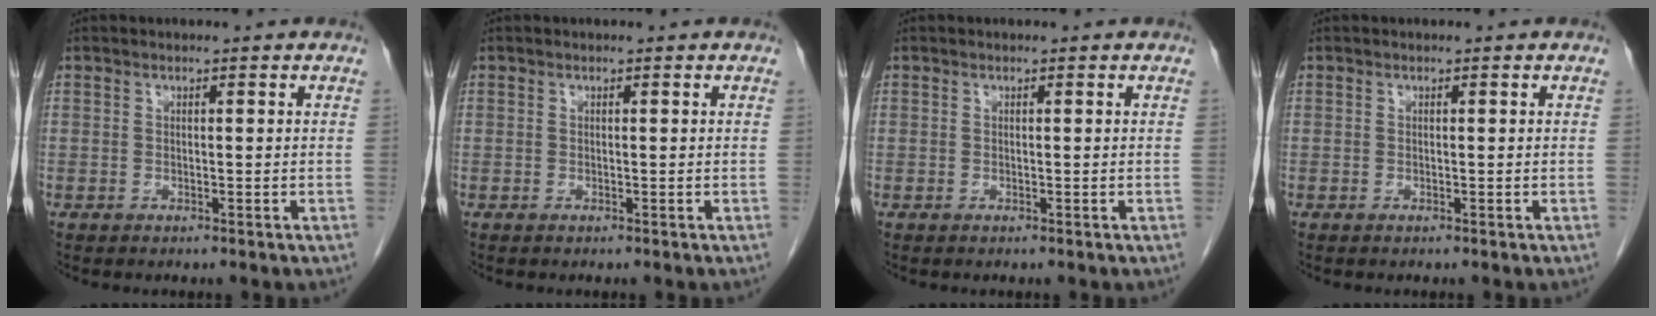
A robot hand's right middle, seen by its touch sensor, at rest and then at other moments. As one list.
[{"total": 0.0}, {"total": 0.0}, {"total": 0.0}]